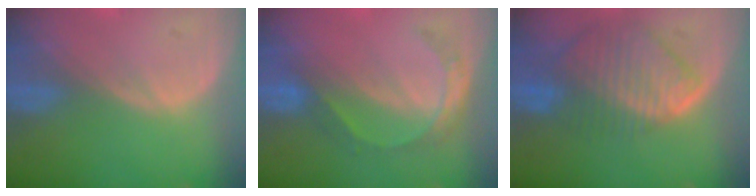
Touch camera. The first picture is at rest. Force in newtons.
{"total": 5.5, "press": 4.7, "slide": 2.7}
{"total": 9.4, "press": 8.2, "slide": 4.7}